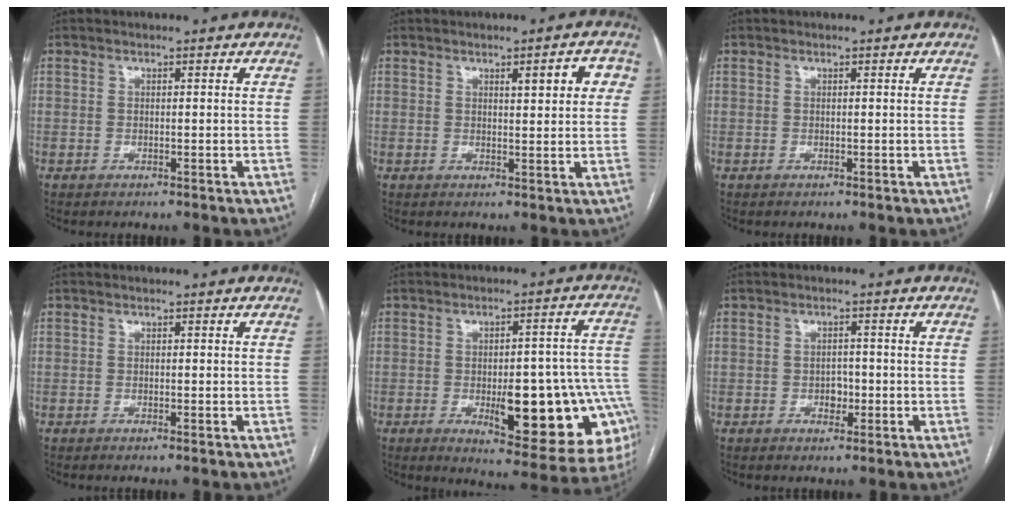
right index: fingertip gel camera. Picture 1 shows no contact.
{"total": 4.6, "force": [1.6, 1.1, 4.1], "torque": [-0.051, 0.007, 0.021]}
{"total": 0.0}
{"total": 0.0}
{"total": 20.2, "force": [-5.9, 6.6, 18.2], "torque": [-0.134, 0.030, -0.053]}
{"total": 2.2, "force": [-0.6, 1.5, 1.4], "torque": [-0.017, 0.007, -0.005]}